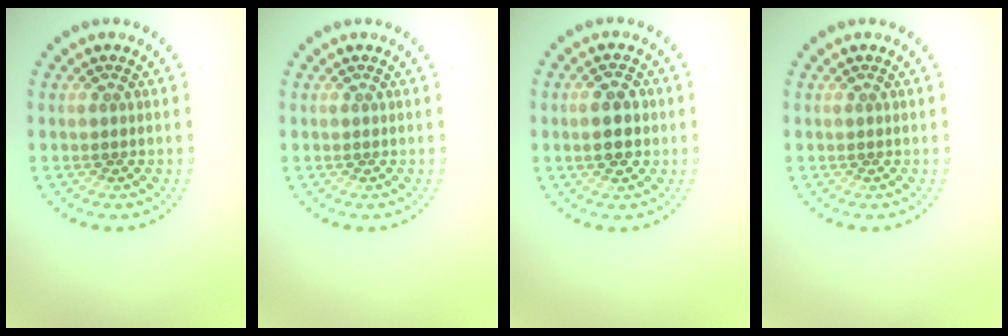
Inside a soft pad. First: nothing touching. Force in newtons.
{"total": 0.0}
{"total": 3.8, "press": 3.8, "slide": 0.2}
{"total": 0.0}